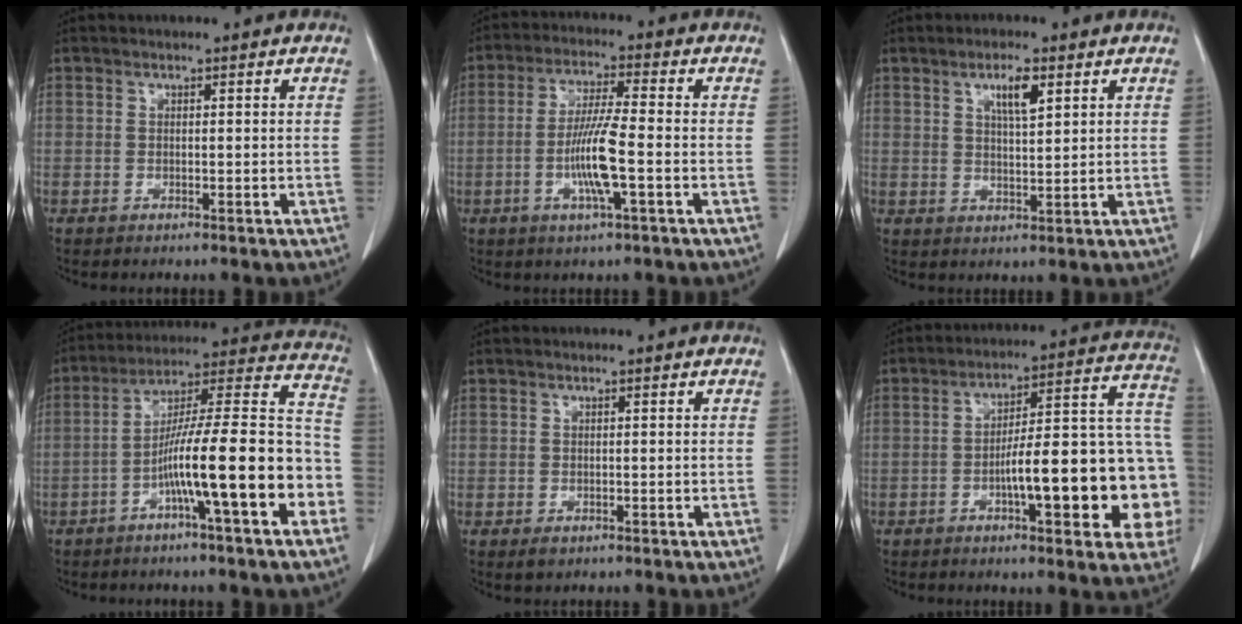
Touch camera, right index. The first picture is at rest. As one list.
[{"total": 8.5, "force": [-2.2, 0.1, 8.2], "torque": [-0.160, -0.007, -0.045]}, {"total": 4.7, "force": [2.4, 0.9, 4.0], "torque": [-0.072, 0.000, 0.041]}, {"total": 18.3, "force": [-6.3, 1.1, 17.2], "torque": [-0.249, 0.023, -0.103]}, {"total": 1.1, "force": [-0.4, 1.0, 0.5], "torque": [-0.006, 0.002, -0.001]}, {"total": 20.0, "force": [-4.7, 4.1, 19.0], "torque": [-0.182, 0.046, -0.055]}]